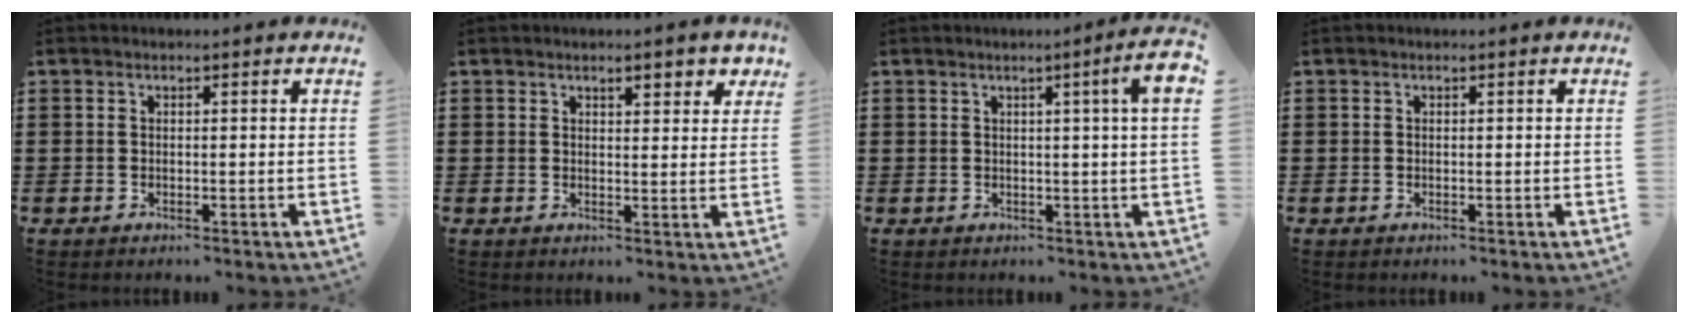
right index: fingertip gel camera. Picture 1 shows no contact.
{"total": 2.9, "force": [2.1, 0.9, 1.8], "torque": [-0.030, 0.003, 0.035]}
{"total": 5.1, "force": [1.6, -0.3, 4.8], "torque": [-0.083, -0.009, 0.023]}
{"total": 0.0}